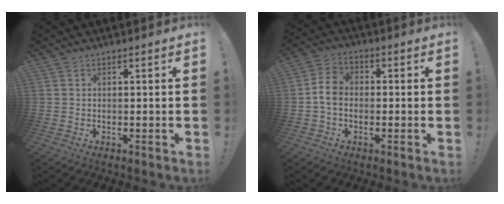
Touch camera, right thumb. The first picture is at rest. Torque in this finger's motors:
{"motor_torque": [-0.01, 0.30, 0.06, 0.08, 0.04]}